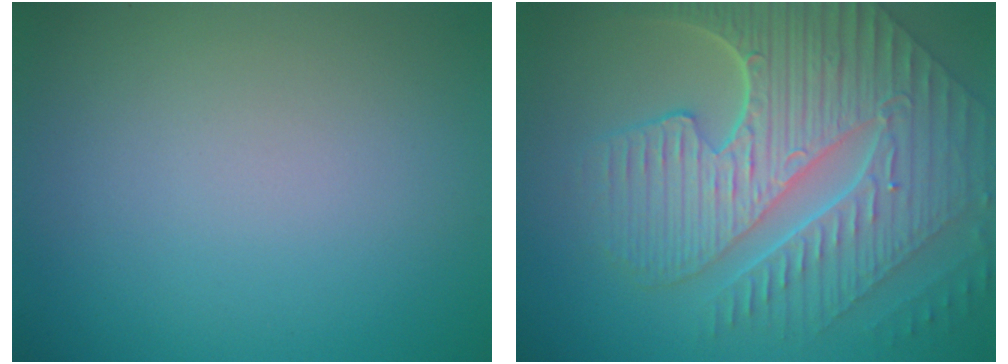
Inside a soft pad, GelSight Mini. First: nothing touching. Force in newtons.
{"total": 10.4, "press": 7.1, "slide": 7.6}